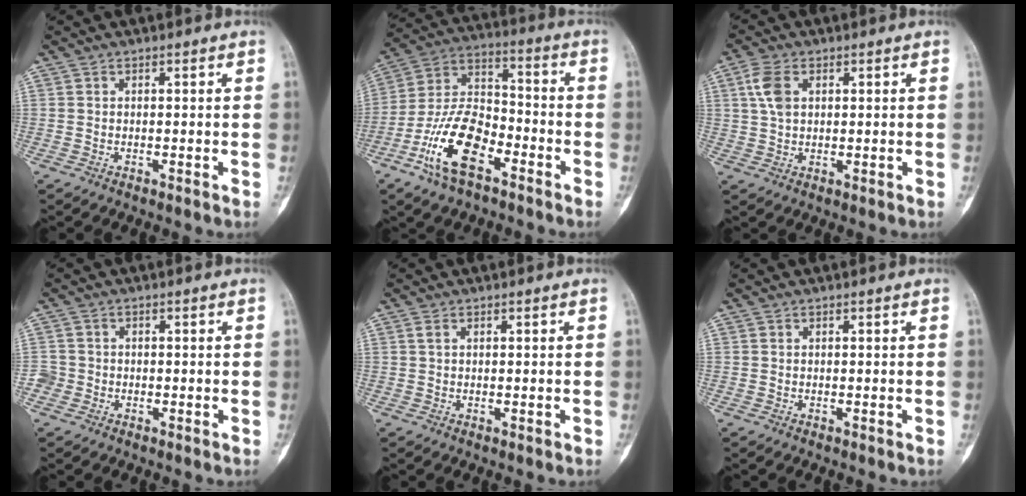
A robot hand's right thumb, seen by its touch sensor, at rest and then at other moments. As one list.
[{"total": 15.4, "force": [-7.8, 7.4, 11.0], "torque": [-0.200, 0.052, -0.153]}, {"total": 5.0, "force": [1.6, 2.9, 3.7], "torque": [-0.079, 0.006, 0.032]}, {"total": 2.5, "force": [-1.1, 2.2, 0.4], "torque": [-0.002, 0.013, -0.027]}, {"total": 1.0, "force": [0.2, 0.4, 0.9], "torque": [-0.018, 0.003, 0.007]}, {"total": 0.0}]